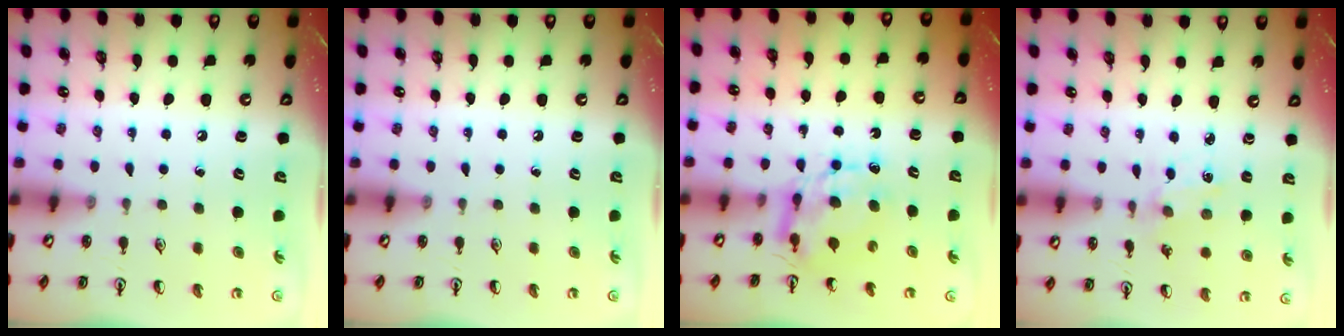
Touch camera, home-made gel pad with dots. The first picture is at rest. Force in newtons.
{"total": 0.0}
{"total": 7.3, "press": 7.3, "slide": 0.6}
{"total": 0.8, "press": 0.7, "slide": 0.2}